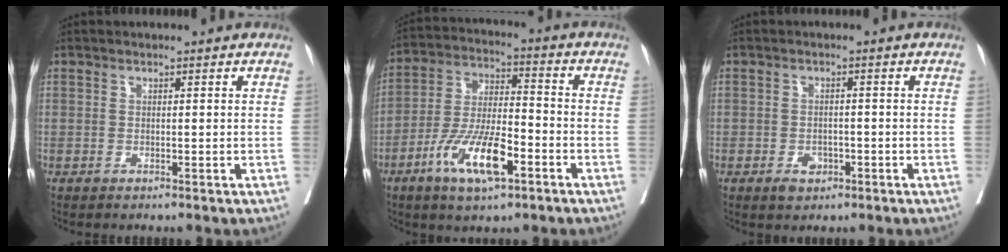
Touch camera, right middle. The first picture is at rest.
{"total": 11.9, "force": [-5.8, 3.0, 9.9], "torque": [-0.199, -0.006, -0.106]}
{"total": 2.5, "force": [-1.3, 1.6, 1.4], "torque": [-0.019, 0.002, -0.013]}